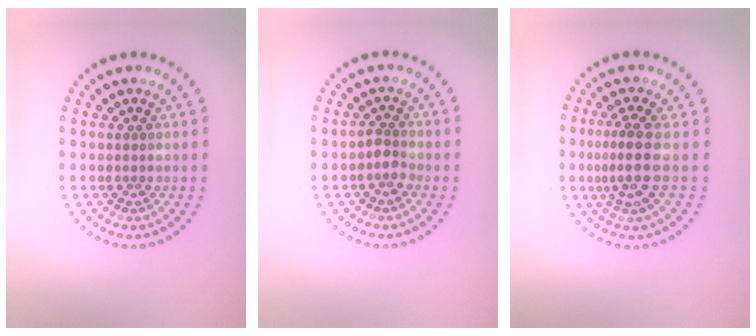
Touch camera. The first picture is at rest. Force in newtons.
{"total": 1.5, "press": 1.2, "slide": 0.9}
{"total": 3.0, "press": 2.3, "slide": 1.9}